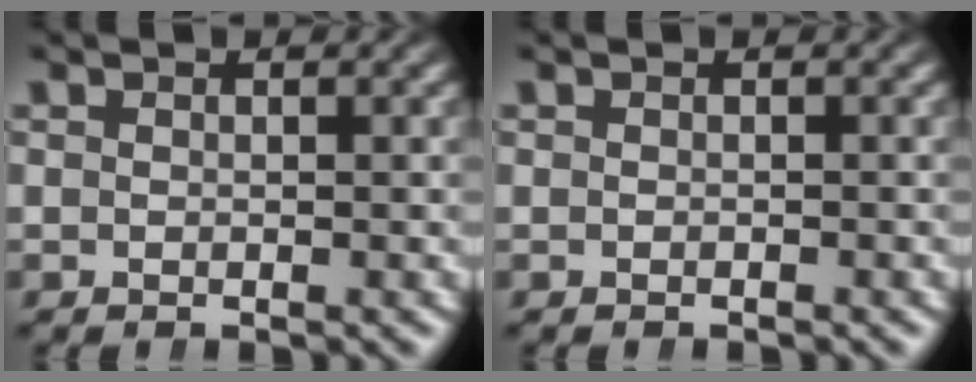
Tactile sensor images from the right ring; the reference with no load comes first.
{"total": 0.6, "force": [-0.4, -0.2, -0.2], "torque": [0.005, -0.005, -0.003]}